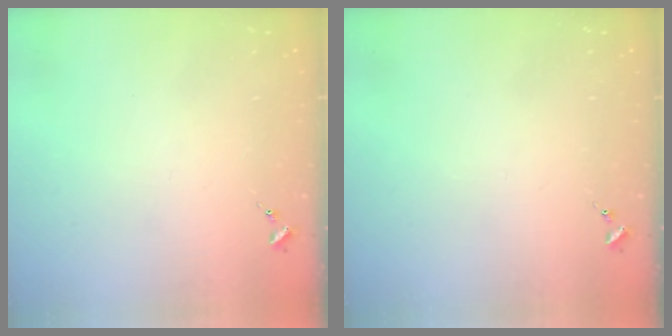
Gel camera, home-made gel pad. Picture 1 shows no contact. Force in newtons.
{"total": 0.0}